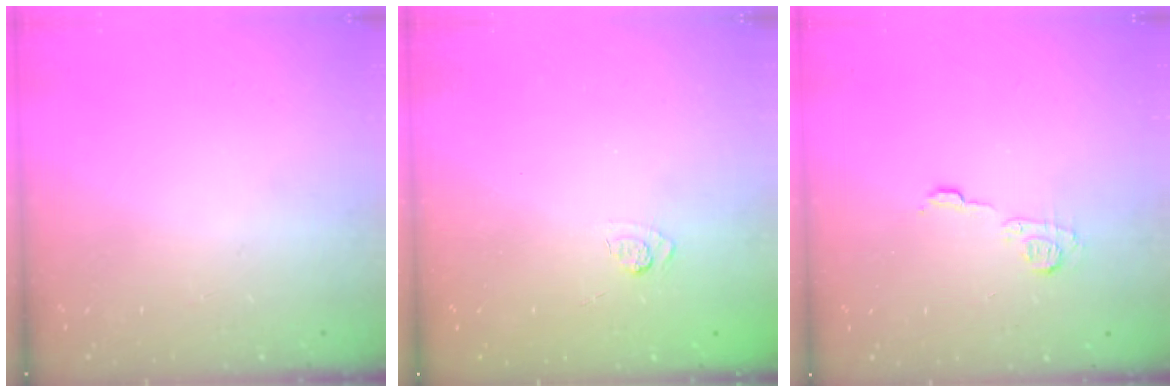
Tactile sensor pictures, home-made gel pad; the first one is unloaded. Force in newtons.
{"total": 2.2, "press": 1.8, "slide": 1.3}
{"total": 7.3, "press": 7.3, "slide": 0.1}